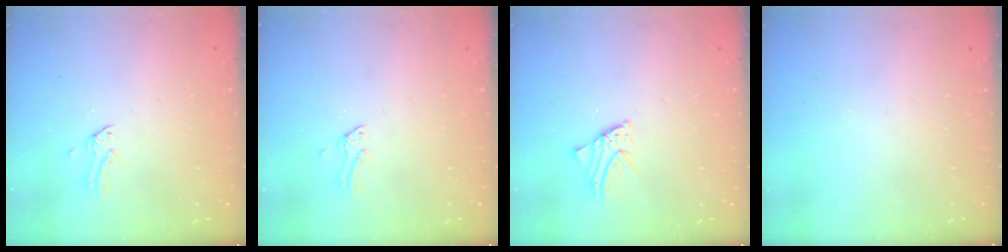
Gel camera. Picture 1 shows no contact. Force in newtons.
{"total": 0.0}
{"total": 1.7, "press": 1.7, "slide": 0.2}
{"total": 0.0}